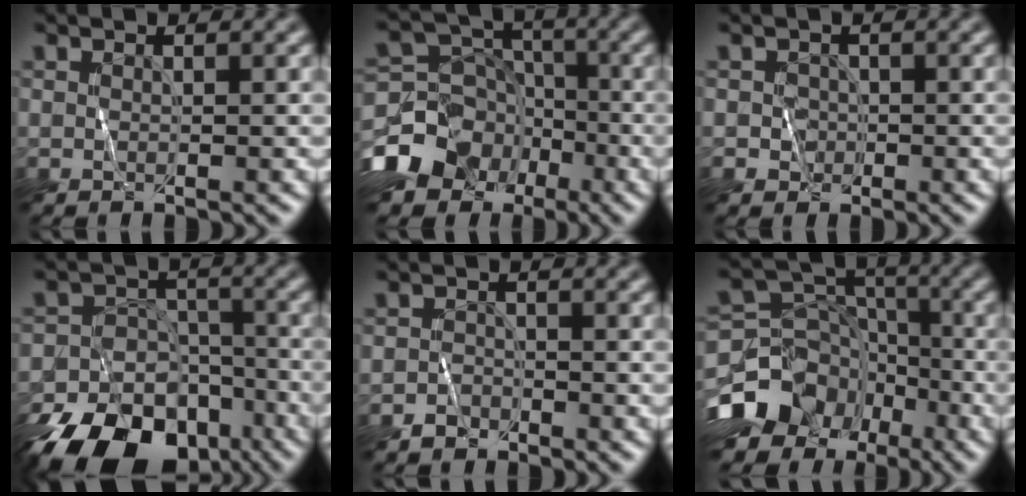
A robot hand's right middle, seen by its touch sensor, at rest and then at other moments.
{"total": 12.8, "force": [-7.1, 9.9, 4.2], "torque": [-0.103, -0.026, -0.140]}
{"total": 1.2, "force": [-0.3, 1.1, 0.2], "torque": [0.003, -0.003, -0.005]}
{"total": 16.0, "force": [-10.9, 9.9, 6.3], "torque": [-0.126, -0.038, -0.171]}
{"total": 1.3, "force": [-1.2, 0.6, -0.1], "torque": [0.007, 0.006, -0.023]}
{"total": 12.3, "force": [-7.3, 8.9, 4.3], "torque": [-0.107, -0.003, -0.116]}